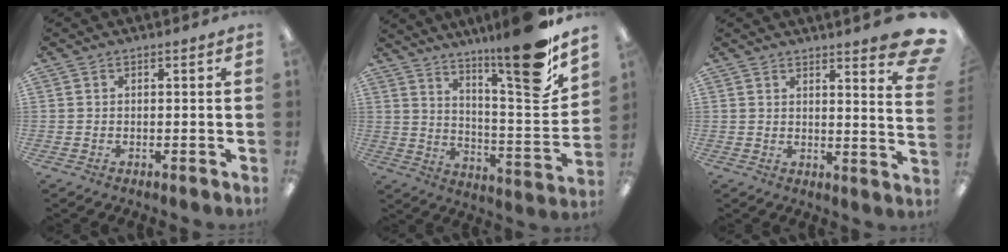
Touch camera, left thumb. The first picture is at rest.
{"total": 18.2, "force": [13.5, 2.4, 11.9], "torque": [-0.173, -0.105, 0.212]}
{"total": 7.0, "force": [5.3, 0.8, 4.5], "torque": [-0.053, -0.047, 0.086]}